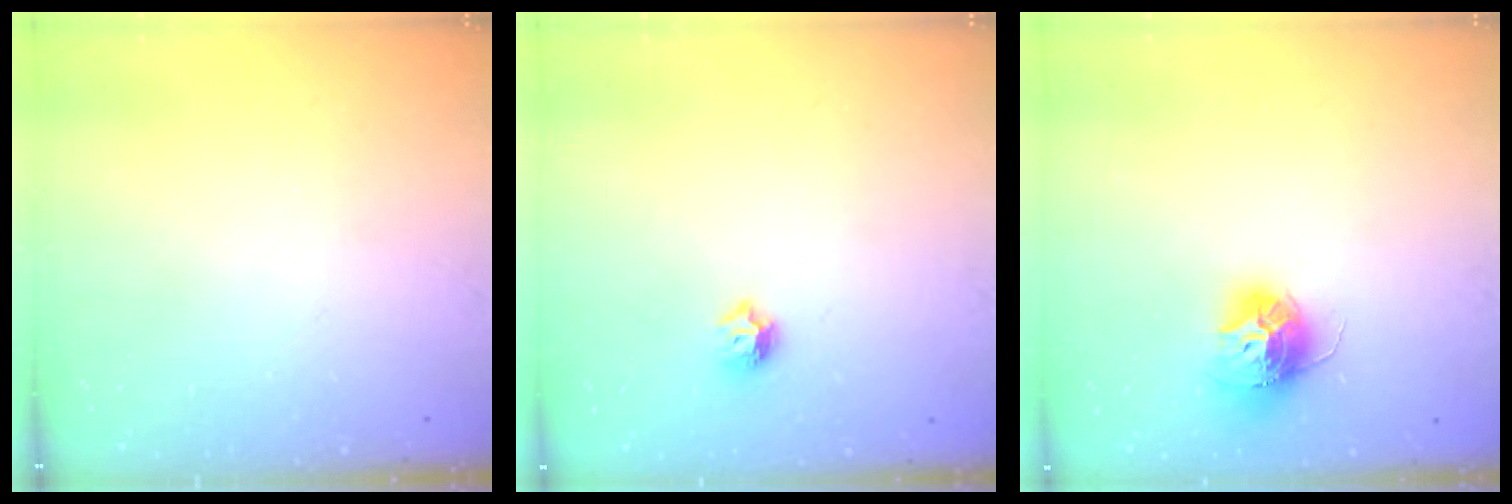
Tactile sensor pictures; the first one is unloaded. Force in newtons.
{"total": 6.5, "press": 6.5, "slide": 0.7}
{"total": 12.2, "press": 12.1, "slide": 1.1}